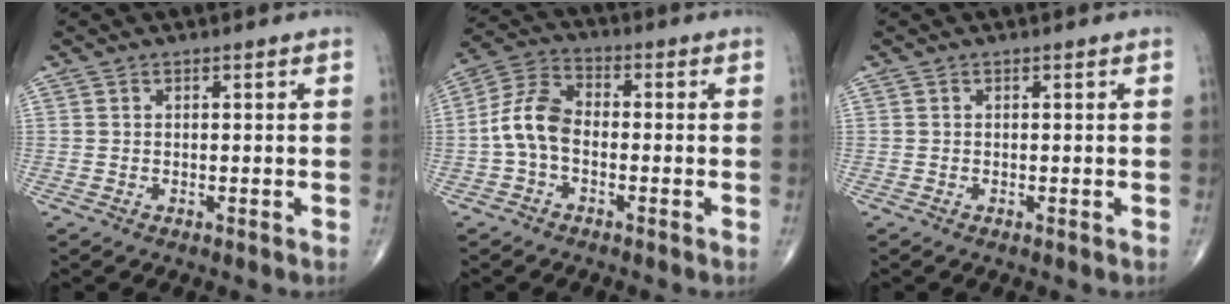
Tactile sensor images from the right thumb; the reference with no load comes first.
{"total": 8.3, "force": [-1.5, 5.1, 6.3], "torque": [-0.123, 0.029, -0.042]}
{"total": 0.0}